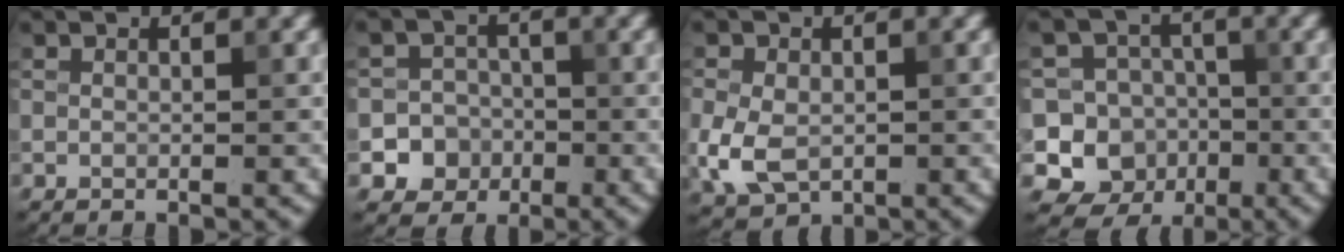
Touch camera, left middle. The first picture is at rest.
{"total": 5.3, "force": [-2.1, 4.8, 0.6], "torque": [0.017, -0.001, -0.051]}
{"total": 4.8, "force": [-1.0, 3.4, 3.2], "torque": [-0.075, -0.009, -0.018]}
{"total": 12.0, "force": [-3.8, 11.1, 2.7], "torque": [-0.053, -0.004, -0.073]}